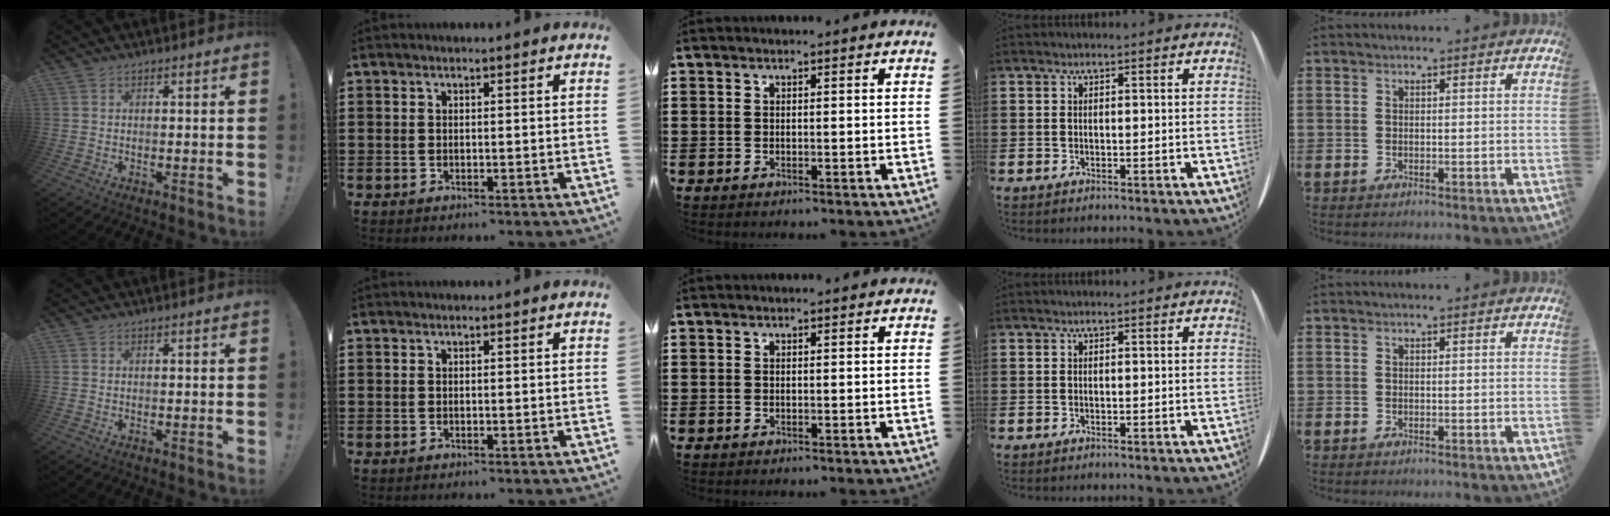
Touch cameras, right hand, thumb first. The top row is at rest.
{}